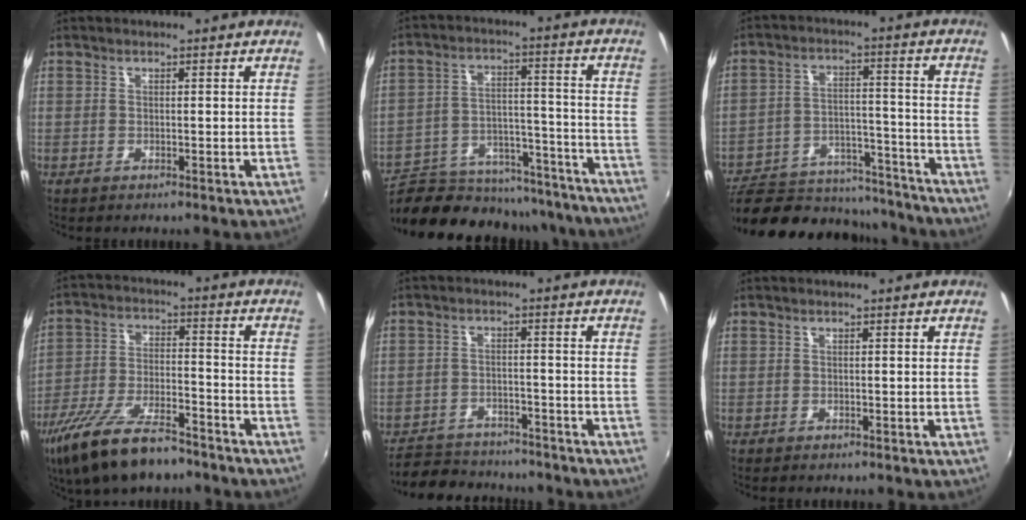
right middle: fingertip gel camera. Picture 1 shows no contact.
{"total": 29.4, "force": [-25.4, 9.9, 10.9], "torque": [-0.212, 0.011, -0.332]}
{"total": 24.8, "force": [-20.8, 9.7, 9.5], "torque": [-0.195, 0.011, -0.271]}
{"total": 17.0, "force": [-12.4, 5.6, 10.2], "torque": [-0.216, -0.035, -0.218]}
{"total": 10.9, "force": [-9.4, 4.6, 3.0], "torque": [-0.084, 0.011, -0.137]}
{"total": 0.0}